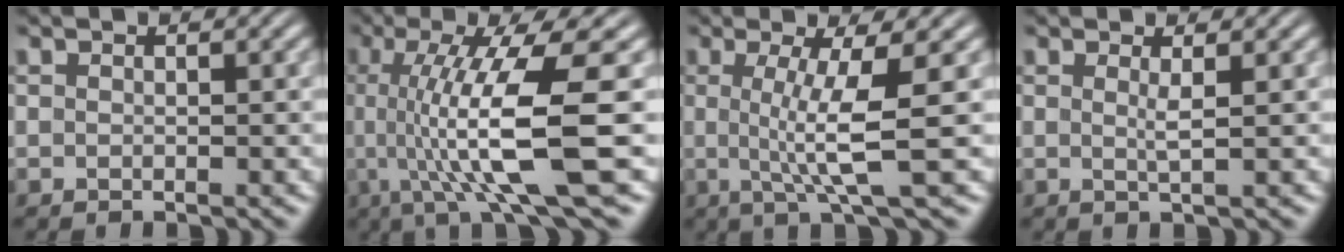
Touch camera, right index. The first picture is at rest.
{"total": 10.2, "force": [0.3, 2.4, 9.9], "torque": [-0.167, -0.004, 0.007]}
{"total": 5.0, "force": [0.2, -0.2, 5.0], "torque": [-0.090, -0.013, 0.009]}
{"total": 1.2, "force": [0.4, -0.5, 1.0], "torque": [-0.023, -0.010, 0.011]}